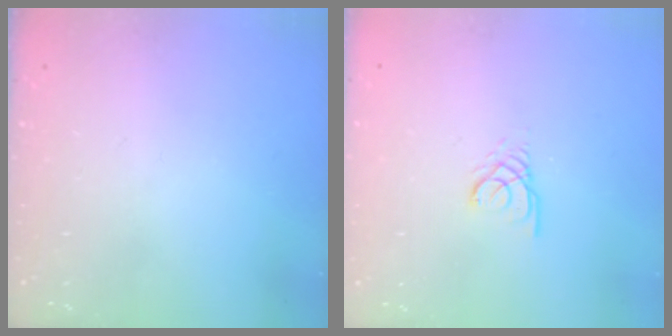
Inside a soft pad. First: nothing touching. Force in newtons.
{"total": 2.4, "press": 2.4, "slide": 0.3}